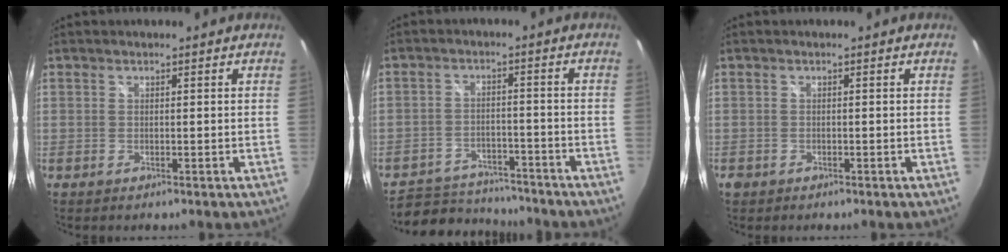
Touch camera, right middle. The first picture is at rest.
{"total": 11.0, "force": [-9.9, 4.0, 2.5], "torque": [-0.070, 0.015, -0.142]}
{"total": 1.3, "force": [-0.8, 1.0, 0.4], "torque": [-0.012, -0.003, -0.015]}